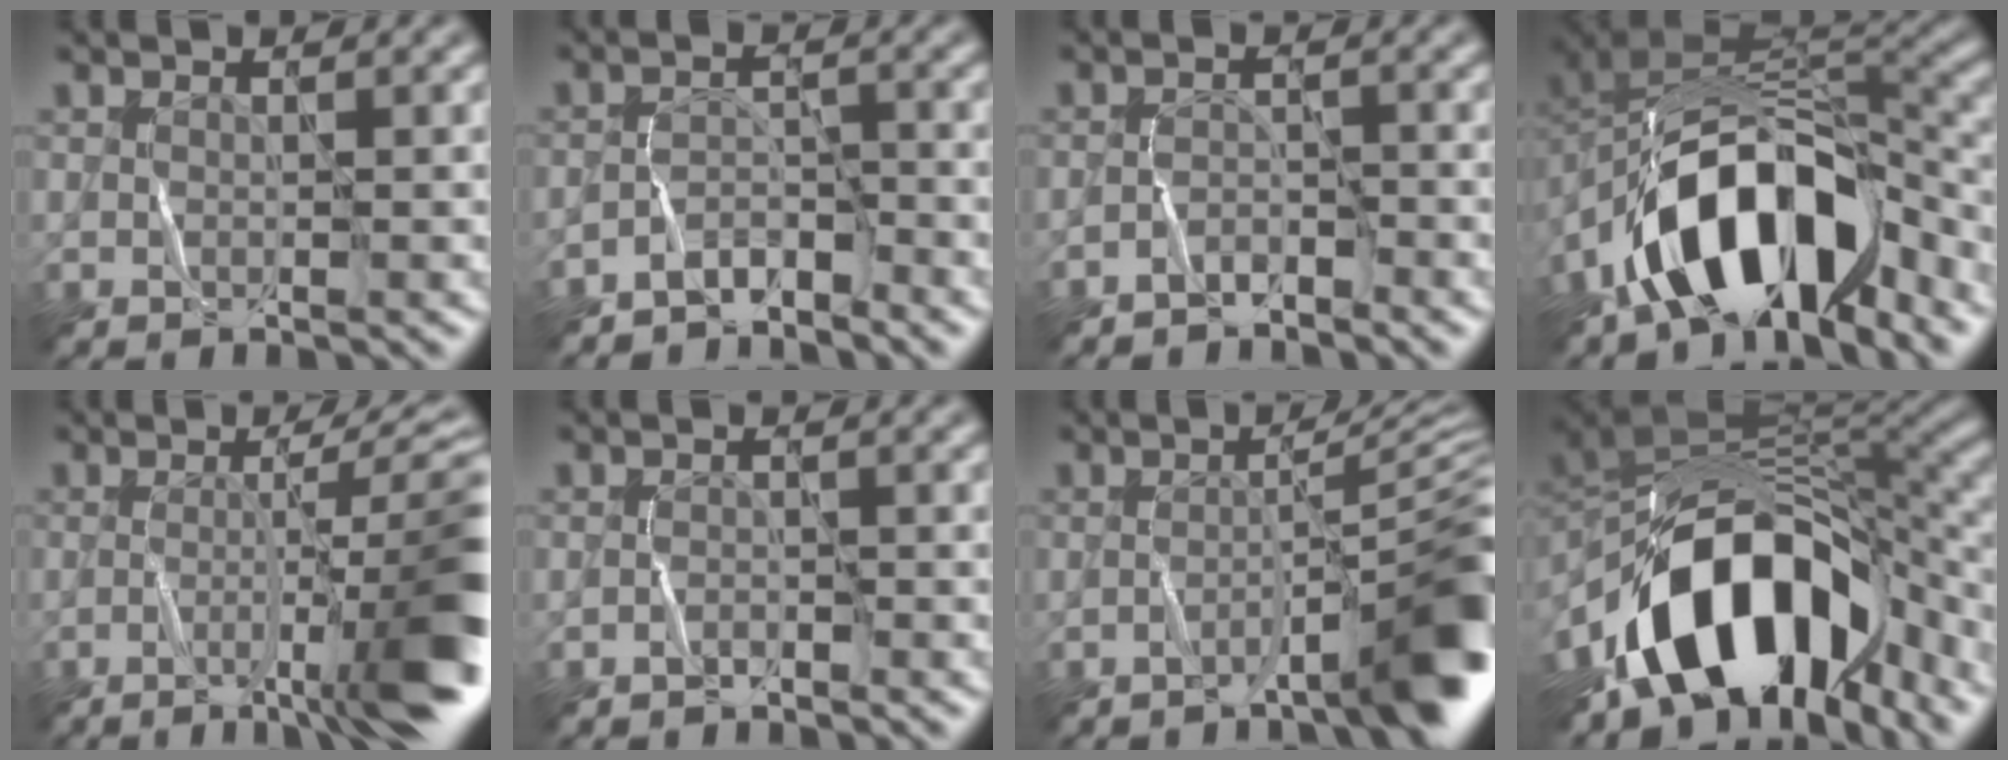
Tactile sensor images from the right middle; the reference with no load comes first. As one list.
[{"total": 3.1, "force": [-3.0, 0.8, 0.5], "torque": [-0.008, 0.008, -0.062]}, {"total": 1.9, "force": [-1.9, 0.3, 0.1], "torque": [-0.003, 0.009, -0.039]}, {"total": 12.6, "force": [-7.1, 6.4, 8.2], "torque": [-0.124, 0.002, -0.129]}, {"total": 12.0, "force": [-3.3, 2.5, 11.2], "torque": [-0.141, 0.006, -0.053]}, {"total": 1.0, "force": [-1.0, 0.1, 0.0], "torque": [0.001, 0.004, -0.019]}, {"total": 8.3, "force": [-4.1, 1.3, 7.1], "torque": [-0.085, 0.019, -0.067]}, {"total": 14.5, "force": [-7.3, 8.3, 9.4], "torque": [-0.144, 0.007, -0.128]}]